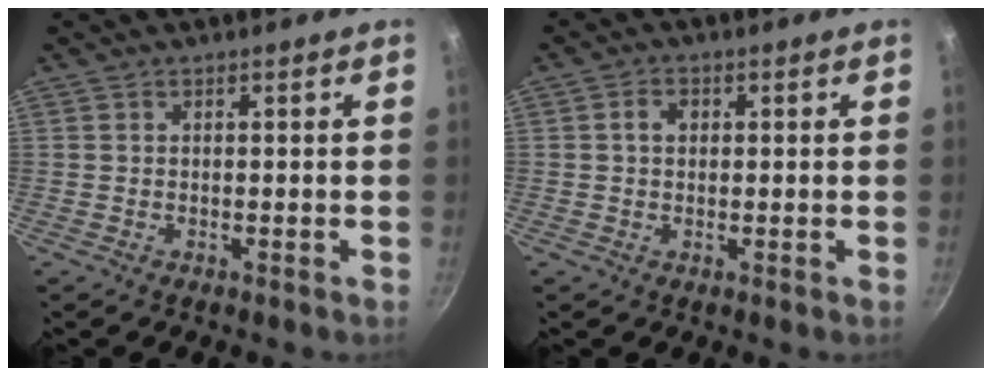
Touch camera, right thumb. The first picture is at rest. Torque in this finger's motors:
{"motor_torque": [0.44, 0.84, 0.49, -0.46, -0.02]}